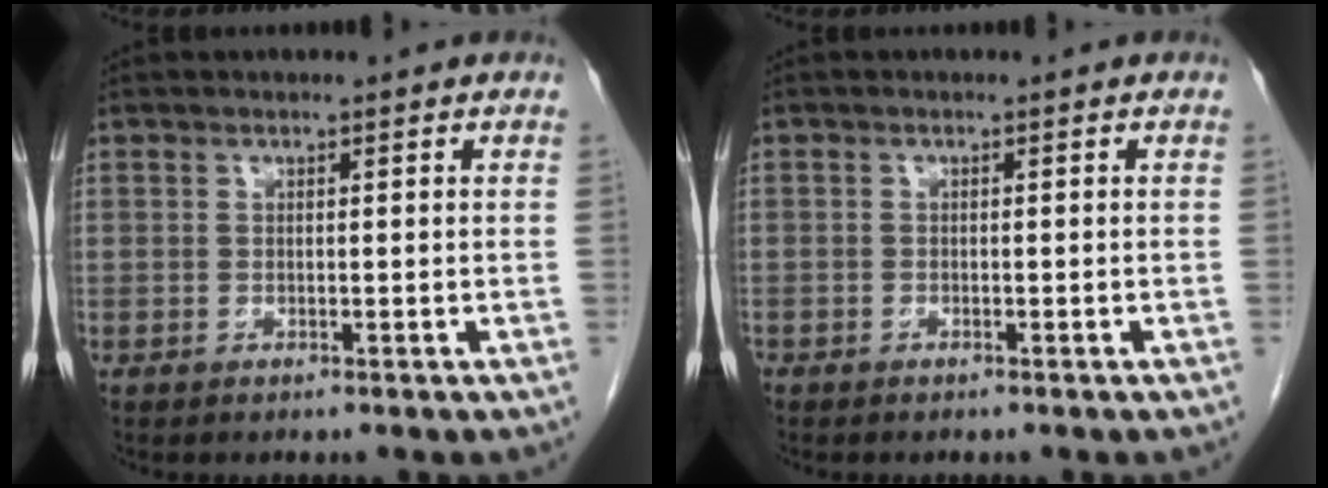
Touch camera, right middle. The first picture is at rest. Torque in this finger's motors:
{"motor_torque": [0.74, -0.92, 0.16, 0.00]}